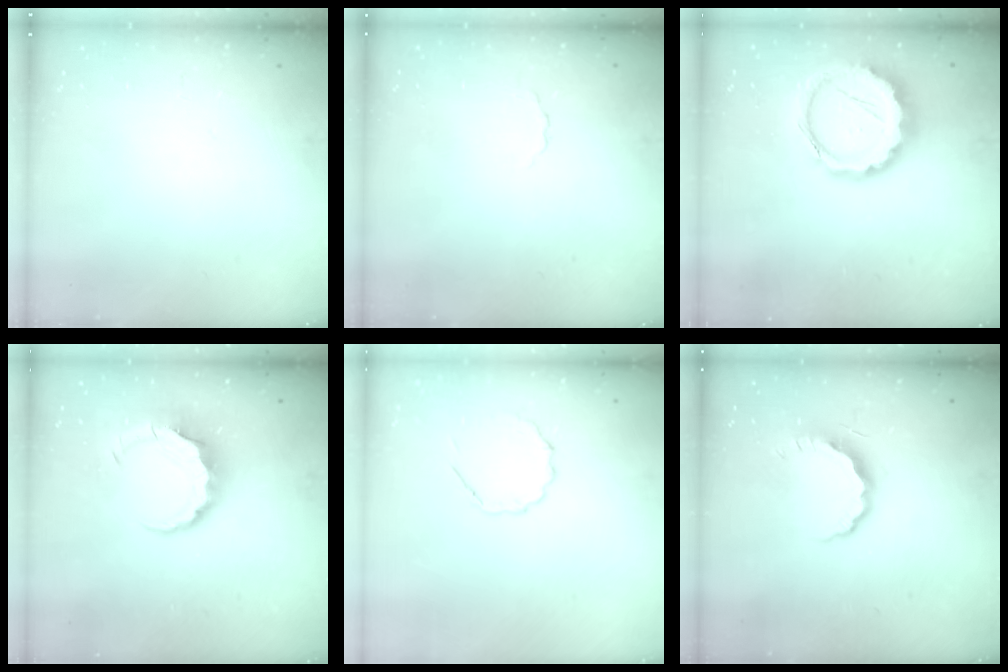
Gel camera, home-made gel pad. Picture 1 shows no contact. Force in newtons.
{"total": 1.2, "press": 1.2, "slide": 0.3}
{"total": 15.0, "press": 14.6, "slide": 3.2}
{"total": 8.1, "press": 8.0, "slide": 1.3}
{"total": 5.9, "press": 5.7, "slide": 1.7}
{"total": 8.0, "press": 8.0, "slide": 0.9}